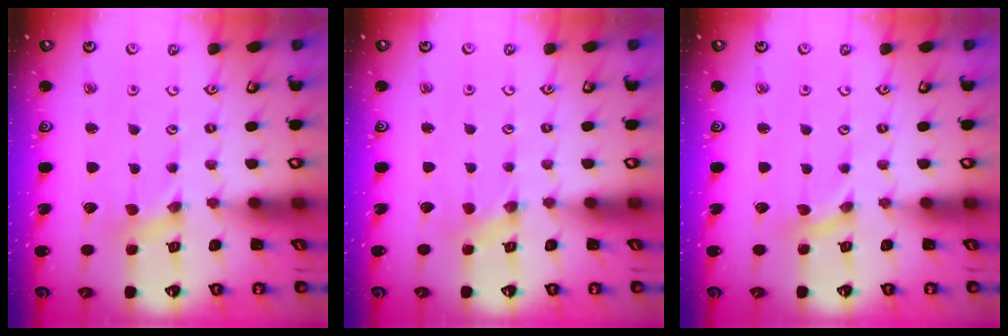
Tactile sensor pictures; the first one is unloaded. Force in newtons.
{"total": 0.0}
{"total": 0.0}